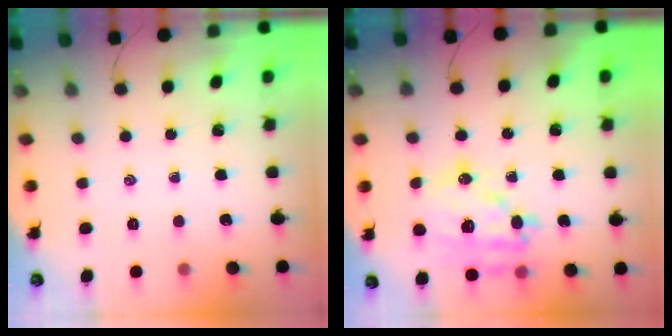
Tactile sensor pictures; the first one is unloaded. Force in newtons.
{"total": 17.0, "press": 16.6, "slide": 3.5}